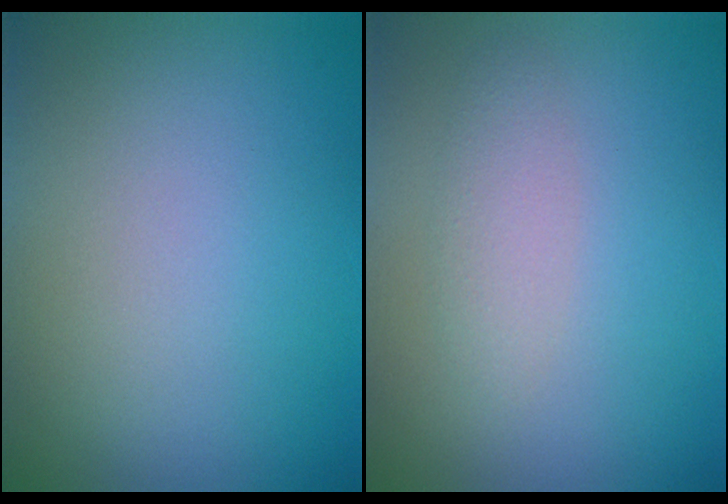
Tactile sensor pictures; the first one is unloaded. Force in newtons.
{"total": 1.7, "press": 1.7, "slide": 0.1}